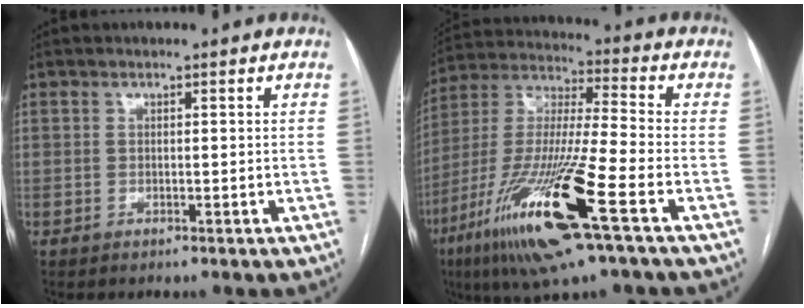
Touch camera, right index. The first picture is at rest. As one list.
[{"total": 21.1, "force": [-9.6, 1.3, 18.7], "torque": [-0.396, -0.045, -0.182]}]